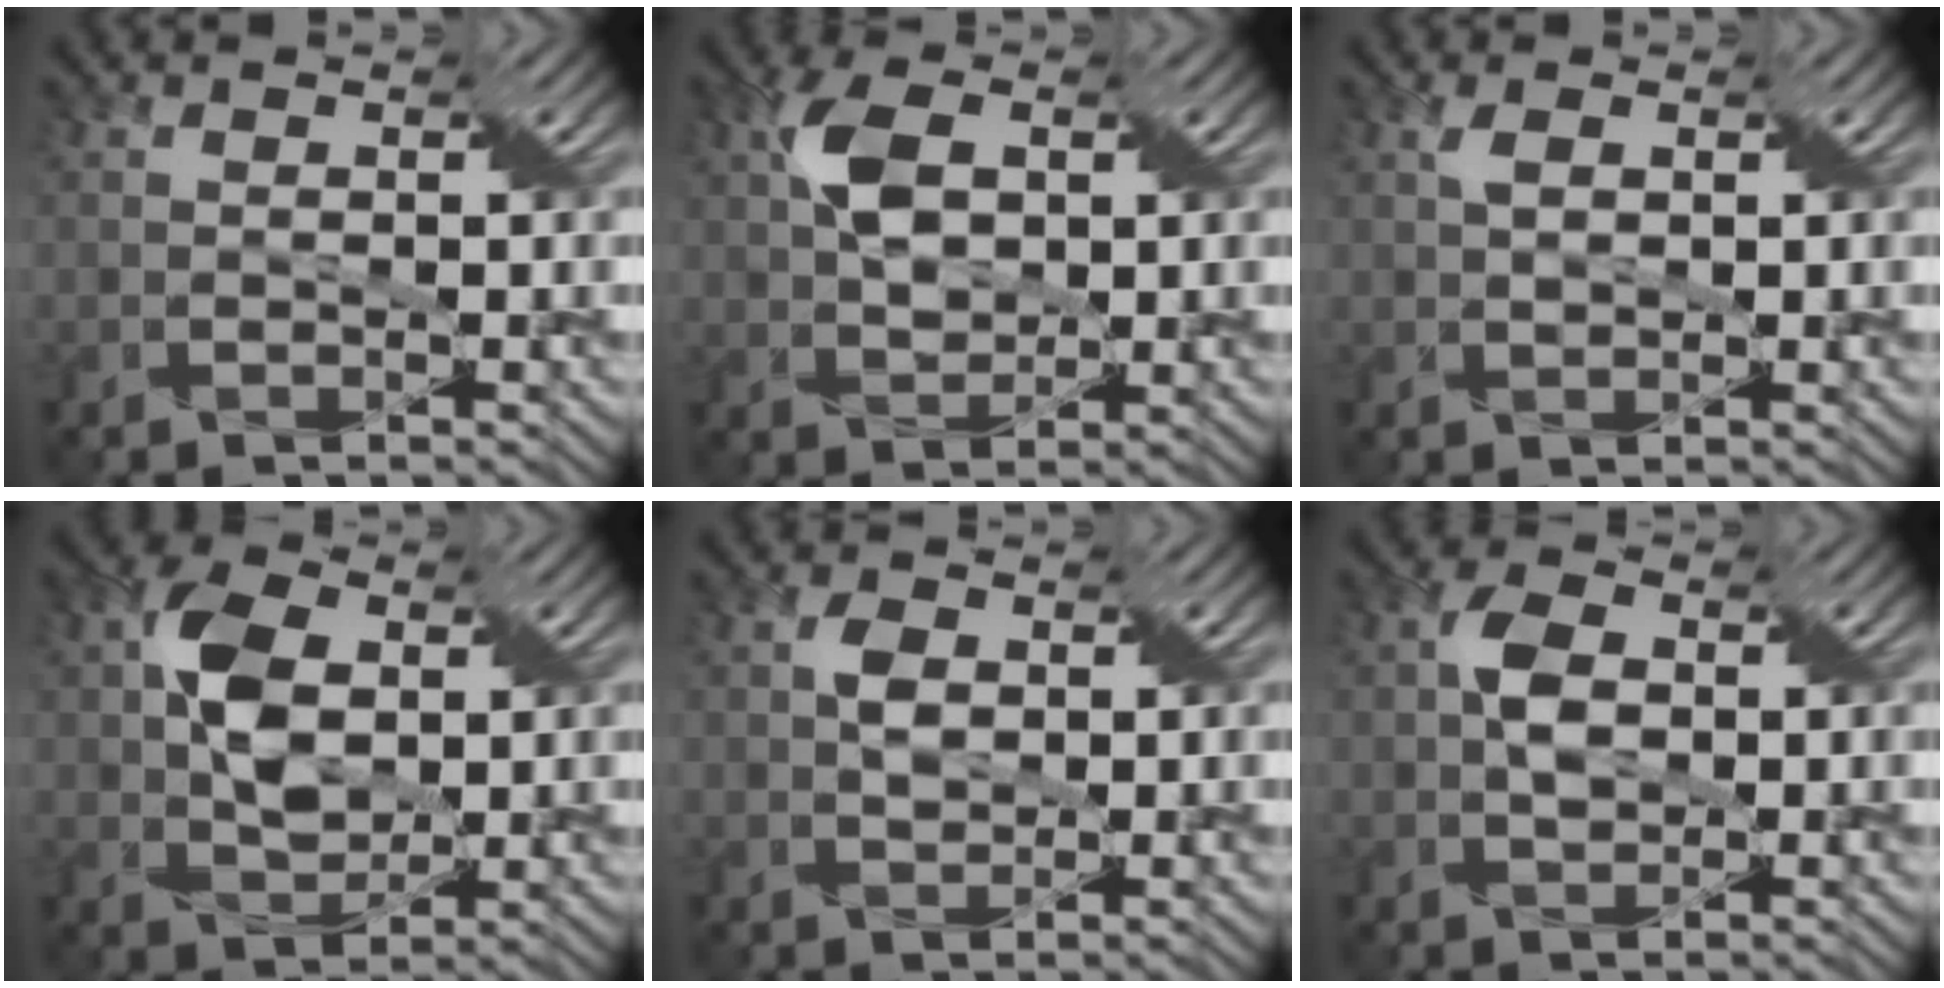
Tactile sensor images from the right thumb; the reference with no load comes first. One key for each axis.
{"total": 5.9, "fx": 1.6, "fy": 3.5, "fz": 4.5, "tx": -0.100, "ty": 0.009, "tz": 0.029}
{"total": 1.9, "fx": 0.7, "fy": 0.8, "fz": 1.5, "tx": -0.036, "ty": 0.005, "tz": 0.015}
{"total": 7.2, "fx": 1.3, "fy": 4.6, "fz": 5.3, "tx": -0.108, "ty": 0.009, "tz": 0.023}
{"total": 2.6, "fx": 0.5, "fy": 1.7, "fz": 1.9, "tx": -0.039, "ty": 0.003, "tz": 0.008}
{"total": 3.7, "fx": 0.3, "fy": 2.4, "fz": 2.8, "tx": -0.059, "ty": 0.007, "tz": 0.000}